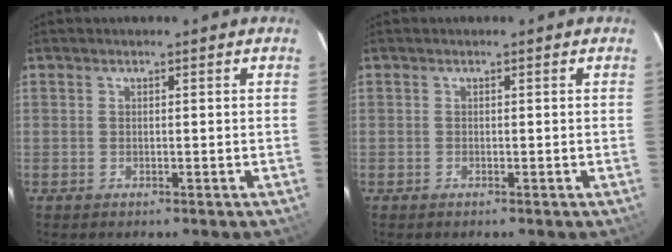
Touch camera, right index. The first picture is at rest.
{"total": 0.0}